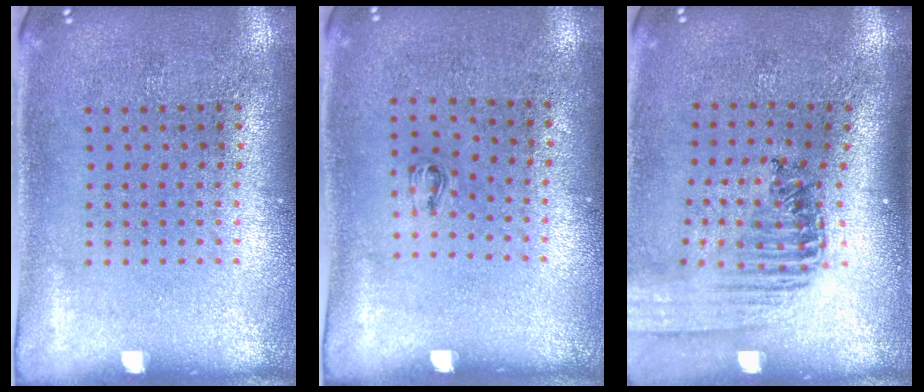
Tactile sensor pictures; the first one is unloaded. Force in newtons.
{"total": 0.6, "press": 0.2, "slide": 0.5}
{"total": 1.5, "press": 1.4, "slide": 0.3}